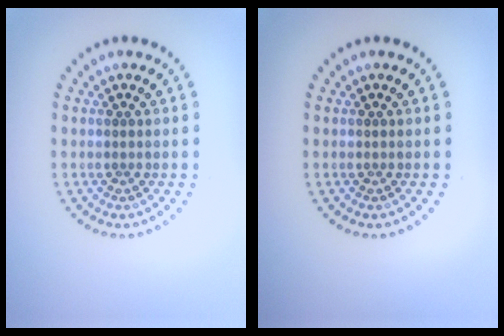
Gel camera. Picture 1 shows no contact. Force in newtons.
{"total": 0.0}